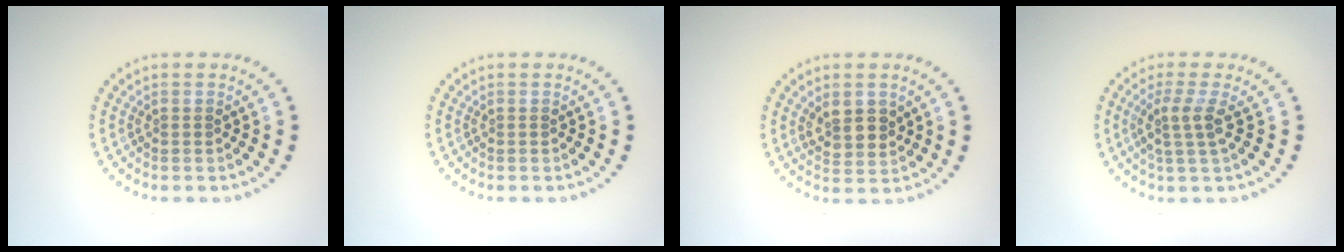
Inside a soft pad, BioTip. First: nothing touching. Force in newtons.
{"total": 0.0}
{"total": 2.8, "press": 2.6, "slide": 1.1}
{"total": 2.6, "press": 2.0, "slide": 1.6}